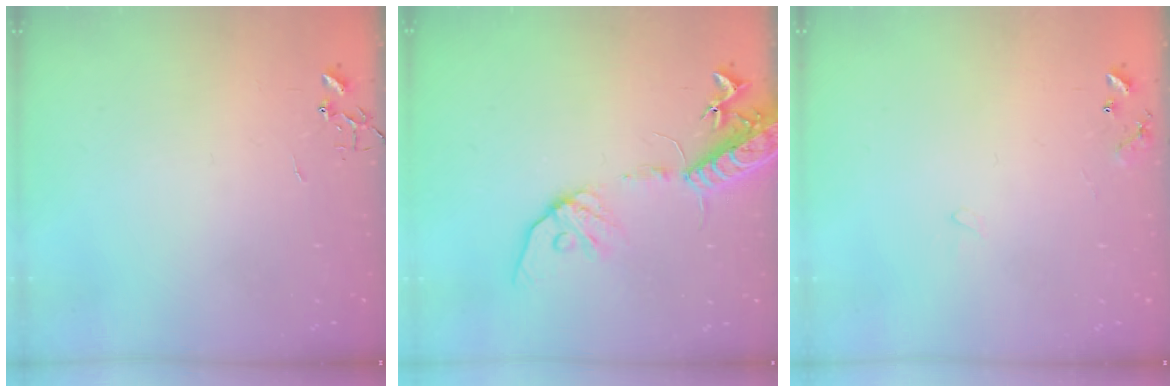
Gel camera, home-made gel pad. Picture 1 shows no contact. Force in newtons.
{"total": 16.6, "press": 16.2, "slide": 3.5}
{"total": 6.1, "press": 6.1, "slide": 0.5}